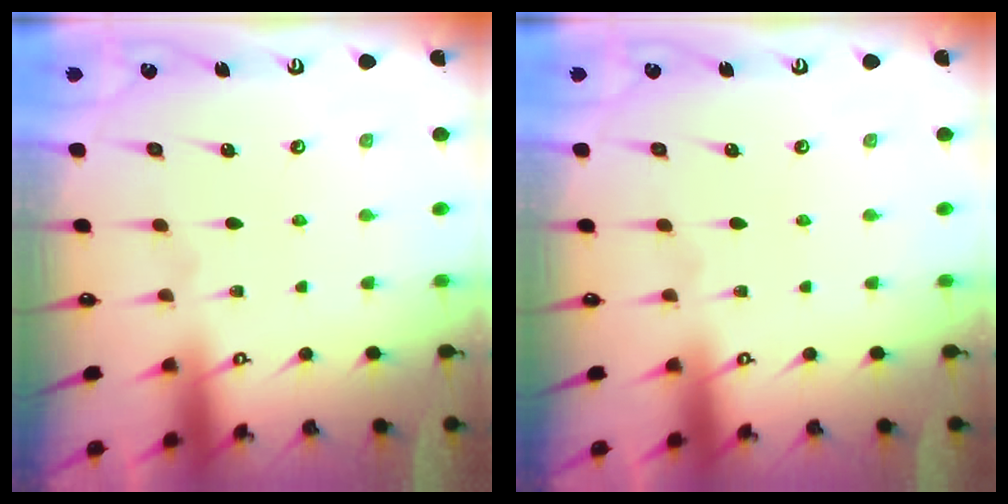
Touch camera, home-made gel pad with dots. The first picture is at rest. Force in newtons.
{"total": 0.0}